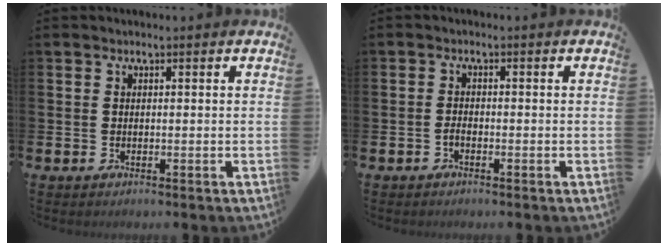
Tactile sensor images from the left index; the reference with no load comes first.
{"total": 1.0, "force": [-0.7, 0.3, 0.6], "torque": [-0.014, -0.001, -0.013]}